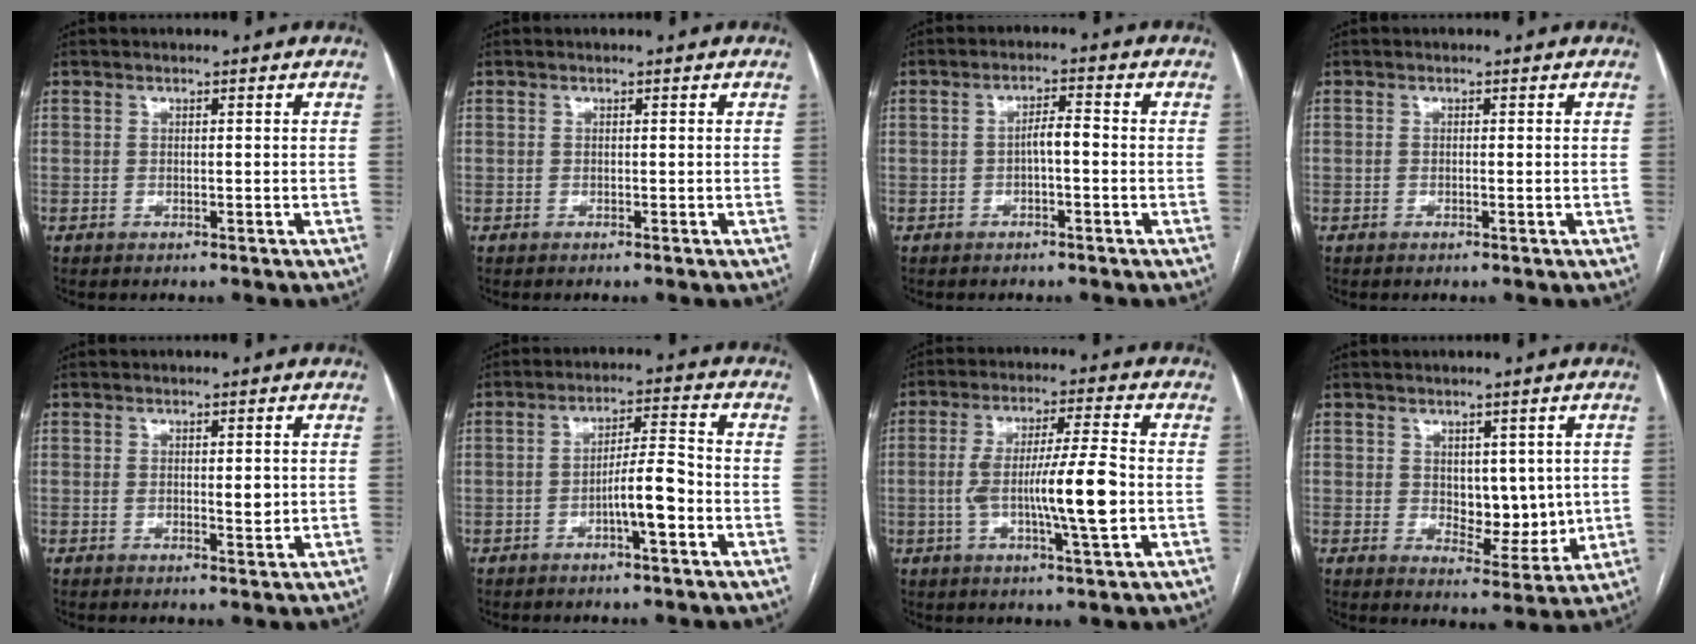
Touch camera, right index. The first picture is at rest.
{"total": 0.0}
{"total": 2.7, "force": [-0.6, 0.6, 2.6], "torque": [-0.041, 0.008, -0.010]}
{"total": 0.0}
{"total": 2.1, "force": [0.3, 0.7, 2.0], "torque": [-0.027, -0.002, 0.008]}
{"total": 6.4, "force": [-2.4, 0.6, 5.8], "torque": [-0.105, 0.010, -0.039]}
{"total": 11.4, "force": [-1.7, 0.4, 11.3], "torque": [-0.203, 0.004, -0.031]}
{"total": 7.0, "force": [0.7, 3.9, 5.8], "torque": [-0.076, -0.006, 0.025]}